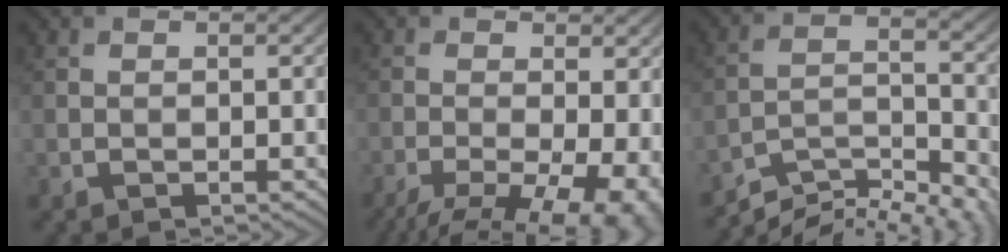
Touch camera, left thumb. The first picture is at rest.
{"total": 13.1, "force": [-6.7, 5.6, 9.7], "torque": [-0.164, -0.033, -0.073]}
{"total": 9.8, "force": [-8.0, 2.8, 5.0], "torque": [-0.090, -0.001, -0.137]}